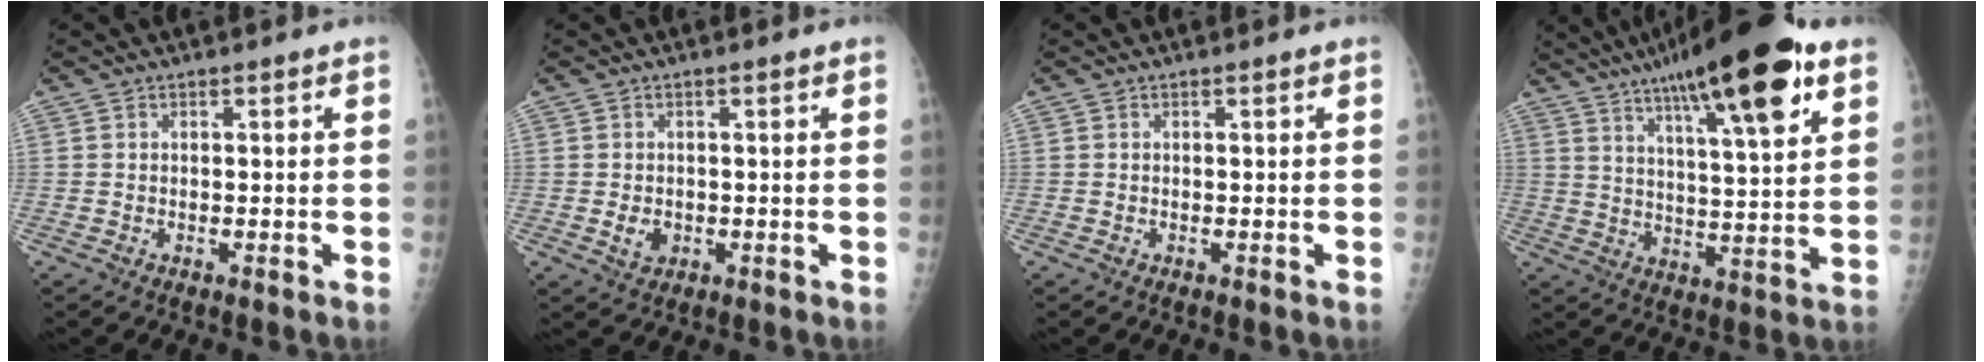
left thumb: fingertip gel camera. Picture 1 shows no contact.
{"total": 2.7, "force": [-0.4, 2.1, 1.6], "torque": [-0.021, -0.001, -0.001]}
{"total": 0.0}
{"total": 21.9, "force": [12.6, 4.6, 17.3], "torque": [-0.260, -0.029, 0.196]}